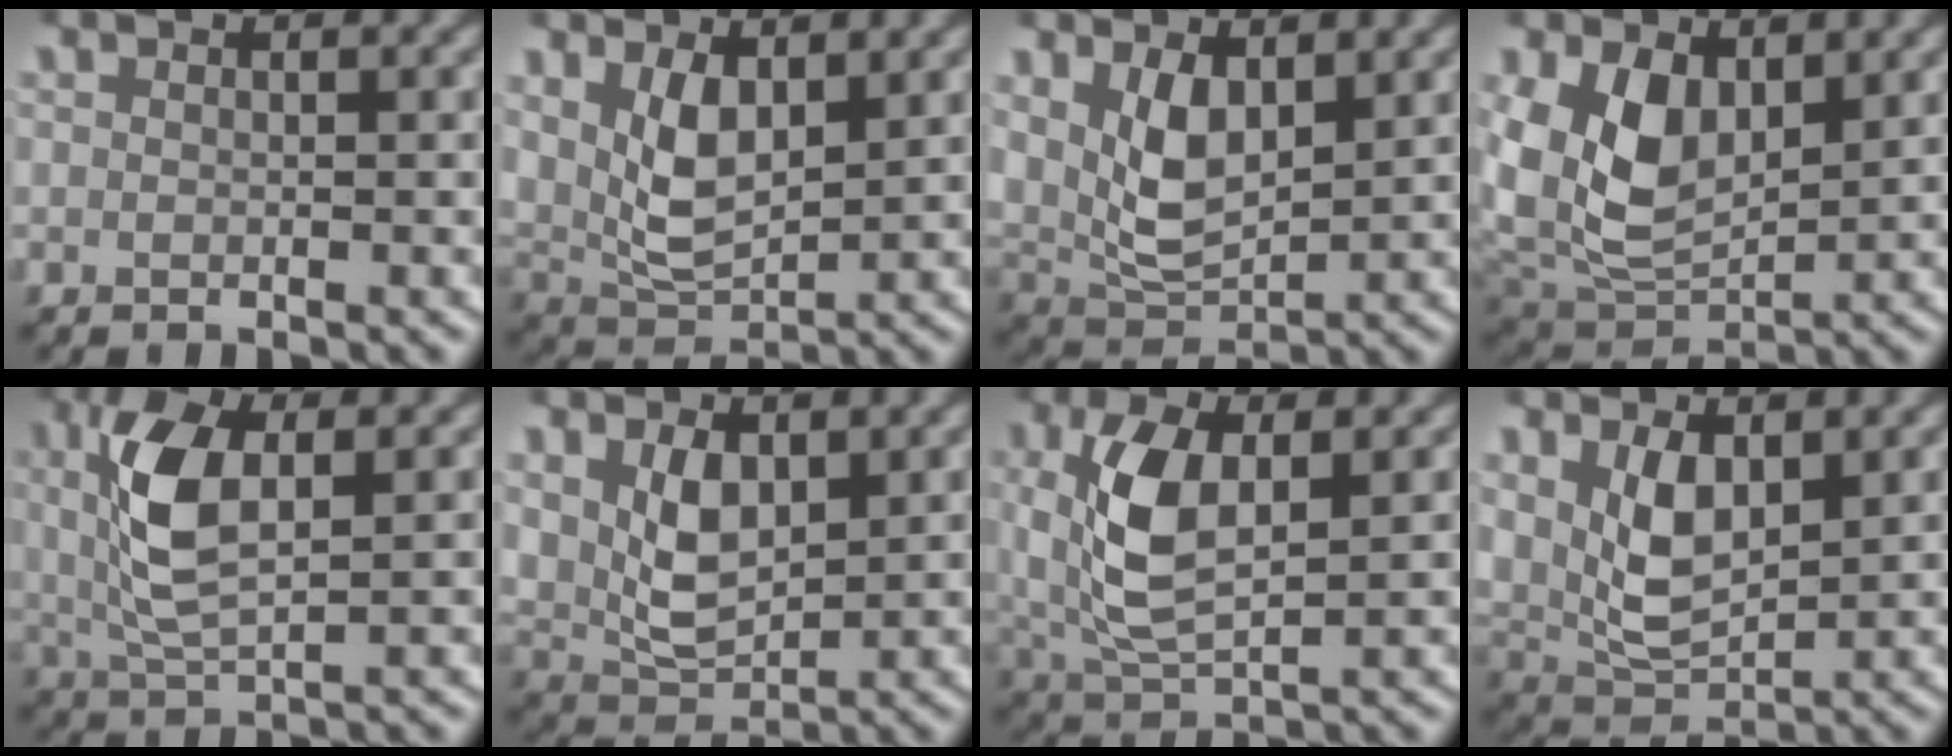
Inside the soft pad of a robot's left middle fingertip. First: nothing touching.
{"total": 5.2, "force": [2.3, 3.3, 3.3], "torque": [-0.079, -0.011, 0.046]}
{"total": 5.7, "force": [2.3, 3.8, 3.6], "torque": [-0.087, -0.013, 0.046]}
{"total": 8.2, "force": [1.7, 6.5, 4.6], "torque": [-0.127, -0.022, 0.042]}
{"total": 5.4, "force": [1.5, 2.0, 4.8], "torque": [-0.105, -0.001, 0.030]}
{"total": 4.9, "force": [2.0, 3.4, 2.9], "torque": [-0.074, -0.018, 0.044]}
{"total": 5.4, "force": [1.3, 2.7, 4.5], "torque": [-0.115, -0.008, 0.031]}
{"total": 5.7, "force": [2.3, 3.8, 3.6], "torque": [-0.088, -0.012, 0.046]}